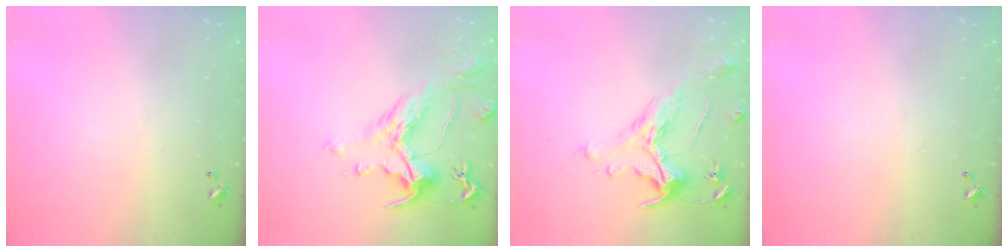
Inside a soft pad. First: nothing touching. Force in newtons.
{"total": 2.0, "press": 1.5, "slide": 1.4}
{"total": 0.9, "press": 0.2, "slide": 0.9}
{"total": 0.0}